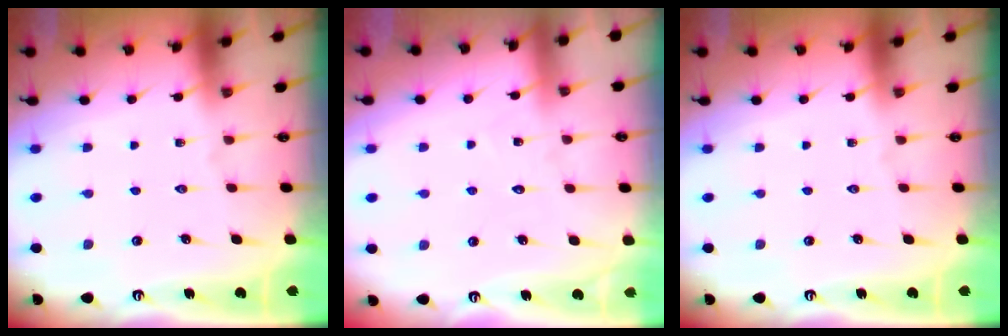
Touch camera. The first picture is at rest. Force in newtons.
{"total": 4.6, "press": 4.6, "slide": 0.5}
{"total": 0.0}